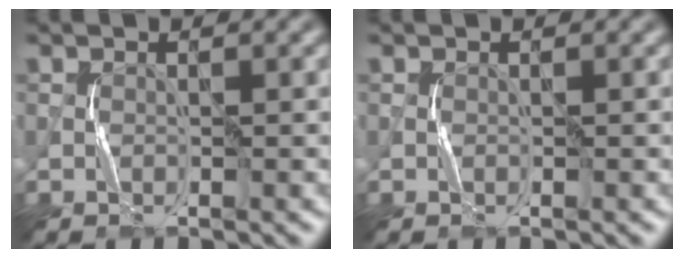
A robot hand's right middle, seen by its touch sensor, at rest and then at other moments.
{"total": 0.0}